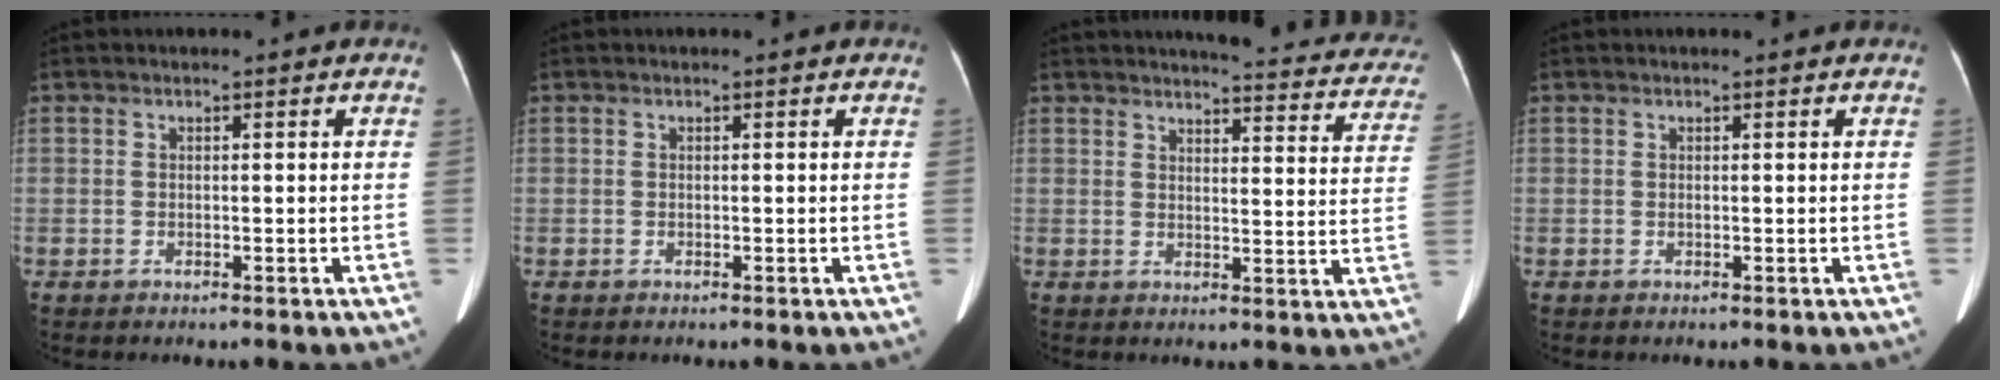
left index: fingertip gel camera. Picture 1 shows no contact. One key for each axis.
{"total": 0.0}
{"total": 19.3, "fx": 18.1, "fy": 3.3, "fz": 5.9, "tx": -0.046, "ty": -0.062, "tz": 0.185}
{"total": 0.0}